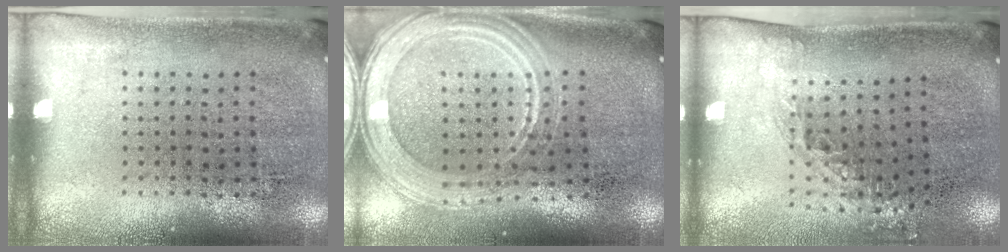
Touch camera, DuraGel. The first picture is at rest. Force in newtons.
{"total": 2.3, "press": 2.0, "slide": 1.0}
{"total": 1.4, "press": 1.0, "slide": 1.0}